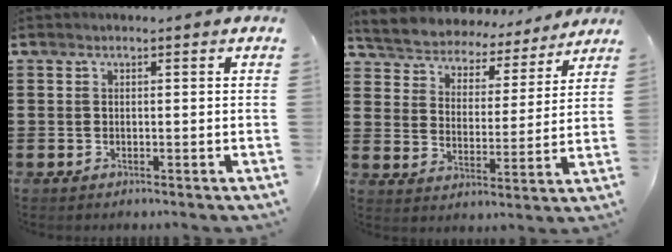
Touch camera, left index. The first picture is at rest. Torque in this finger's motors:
{"motor_torque": [1.00, -1.13, 0.39, 0.05]}